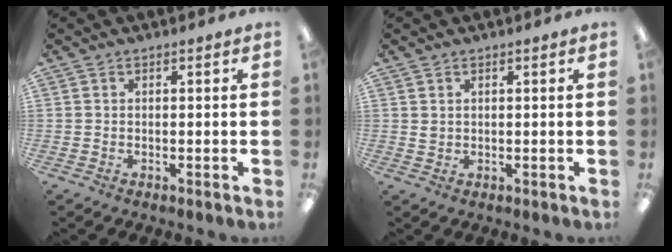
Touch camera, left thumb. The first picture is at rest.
{"total": 1.3, "force": [0.8, 1.0, 0.1], "torque": [-0.005, 0.002, 0.015]}